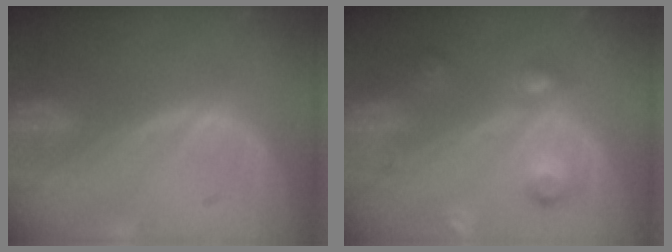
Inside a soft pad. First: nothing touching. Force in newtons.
{"total": 5.3, "press": 5.3, "slide": 0.3}